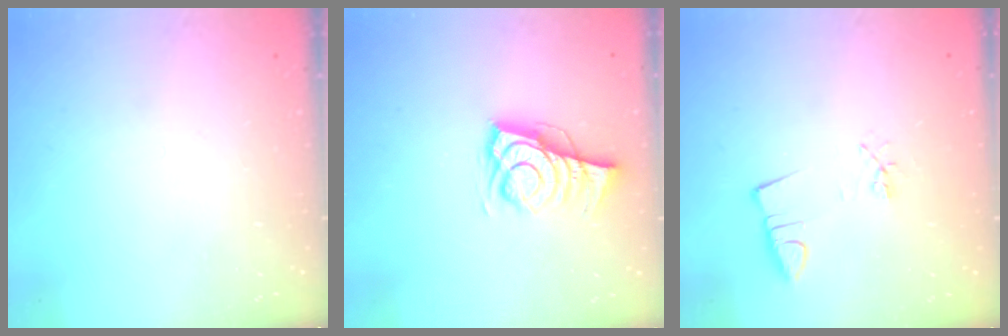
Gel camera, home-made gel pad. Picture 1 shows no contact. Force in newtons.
{"total": 8.7, "press": 8.4, "slide": 2.4}
{"total": 2.9, "press": 1.5, "slide": 2.5}